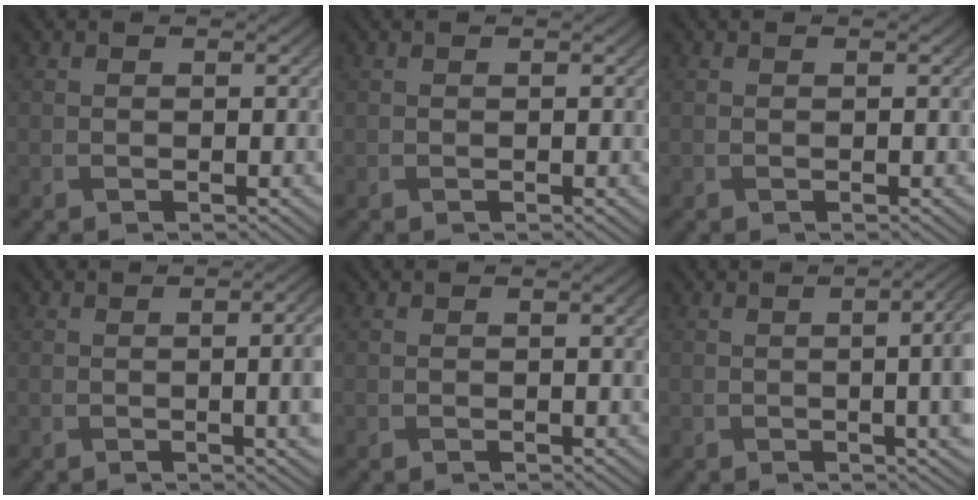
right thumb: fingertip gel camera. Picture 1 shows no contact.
{"total": 0.0}
{"total": 0.0}
{"total": 6.9, "force": [-0.3, 2.4, 6.5], "torque": [-0.072, 0.000, -0.001]}
{"total": 0.9, "force": [0.2, 0.2, 0.9], "torque": [-0.013, 0.001, 0.002]}
{"total": 8.9, "force": [0.3, 3.3, 8.2], "torque": [-0.077, 0.015, -0.005]}